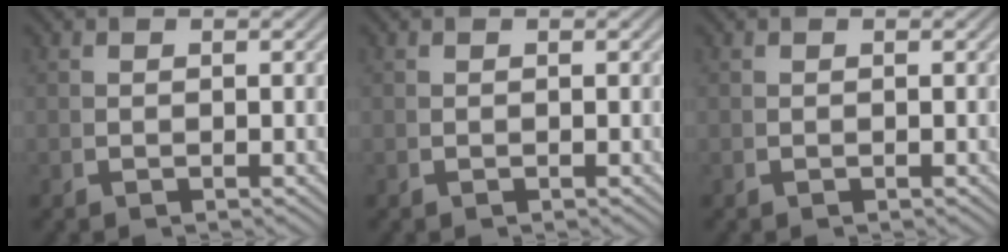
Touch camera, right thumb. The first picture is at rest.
{"total": 0.0}
{"total": 0.0}